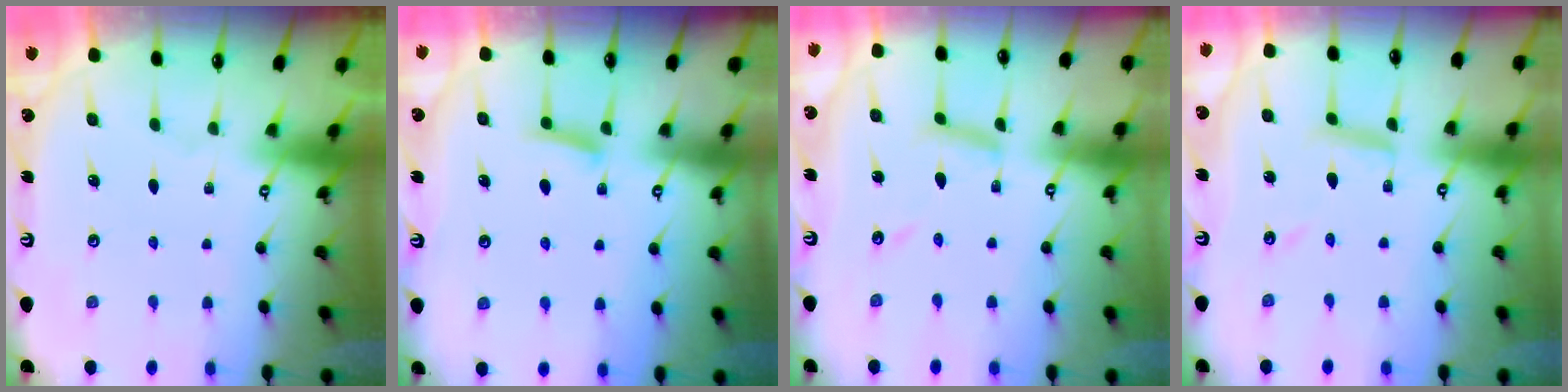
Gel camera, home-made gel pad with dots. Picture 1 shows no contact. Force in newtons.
{"total": 5.5, "press": 5.4, "slide": 0.7}
{"total": 8.1, "press": 8.0, "slide": 0.2}
{"total": 6.7, "press": 6.7, "slide": 0.3}